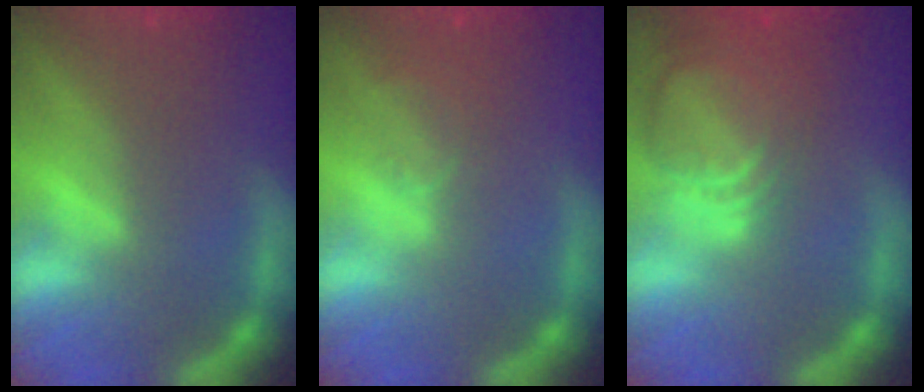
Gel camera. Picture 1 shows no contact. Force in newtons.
{"total": 2.0}
{"total": 7.5}